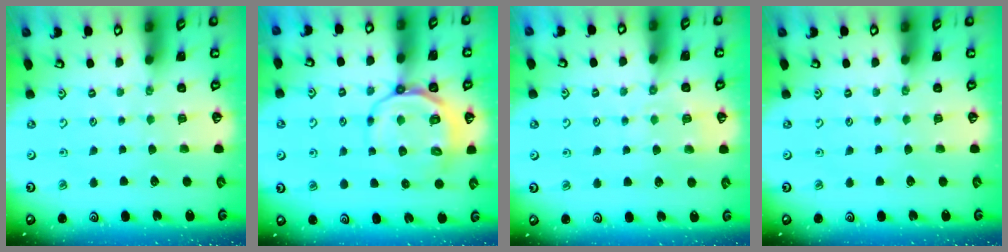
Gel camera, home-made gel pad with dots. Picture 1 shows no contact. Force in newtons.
{"total": 9.8, "press": 9.5, "slide": 2.4}
{"total": 5.1, "press": 5.0, "slide": 0.7}
{"total": 0.0}